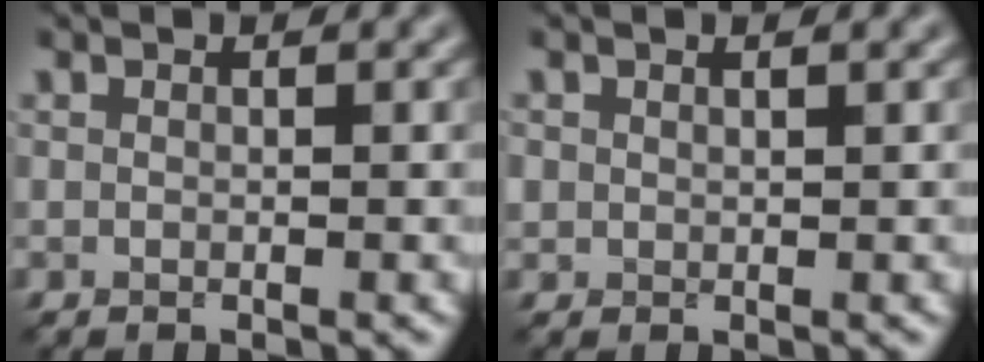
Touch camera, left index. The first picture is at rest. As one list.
[{"total": 0.7, "force": [0.5, 0.4, 0.3], "torque": [-0.007, 0.000, 0.009]}]